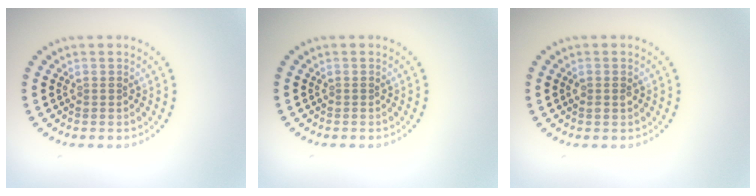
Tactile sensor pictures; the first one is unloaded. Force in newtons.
{"total": 0.0}
{"total": 1.1, "press": 1.1, "slide": 0.2}